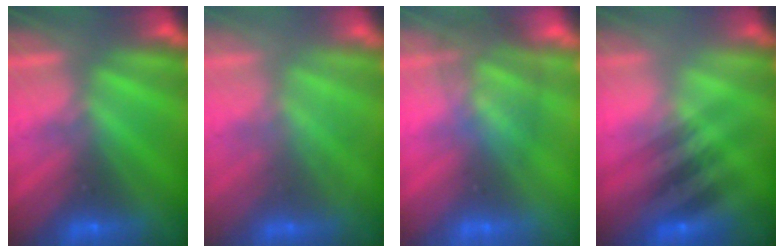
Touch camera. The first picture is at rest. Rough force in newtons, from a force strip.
{"total": 2.3}
{"total": 3.7}
{"total": 2.3}